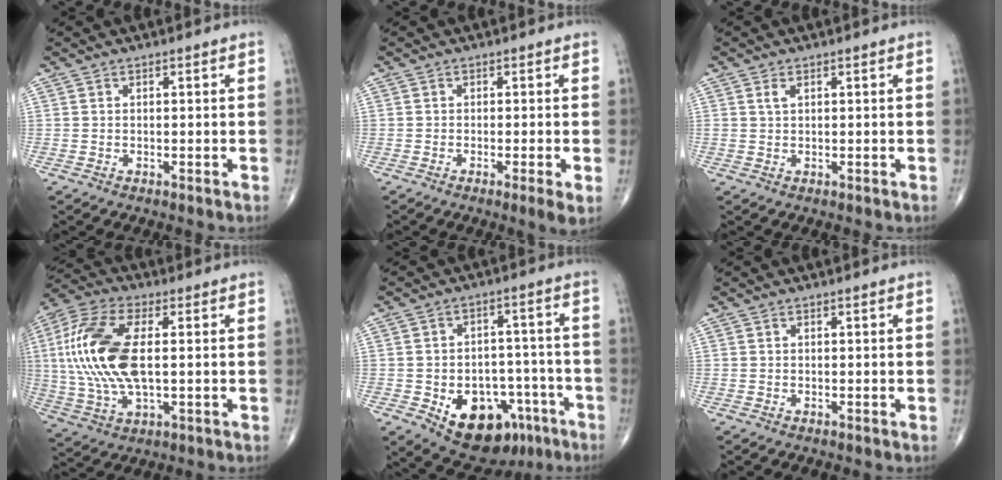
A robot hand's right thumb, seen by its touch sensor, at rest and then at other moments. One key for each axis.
{"total": 3.0, "fx": -0.9, "fy": 0.2, "fz": 2.9, "tx": -0.055, "ty": -0.011, "tz": -0.018}
{"total": 1.4, "fx": 0.6, "fy": 0.7, "fz": 1.0, "tx": -0.023, "ty": 0.004, "tz": 0.016}
{"total": 18.6, "fx": 1.6, "fy": 8.7, "fz": 16.3, "tx": -0.362, "ty": 0.006, "tz": 0.027}
{"total": 15.9, "fx": -7.3, "fy": 10.5, "fz": 9.5, "tx": -0.100, "ty": 0.043, "tz": -0.093}
{"total": 0.0}